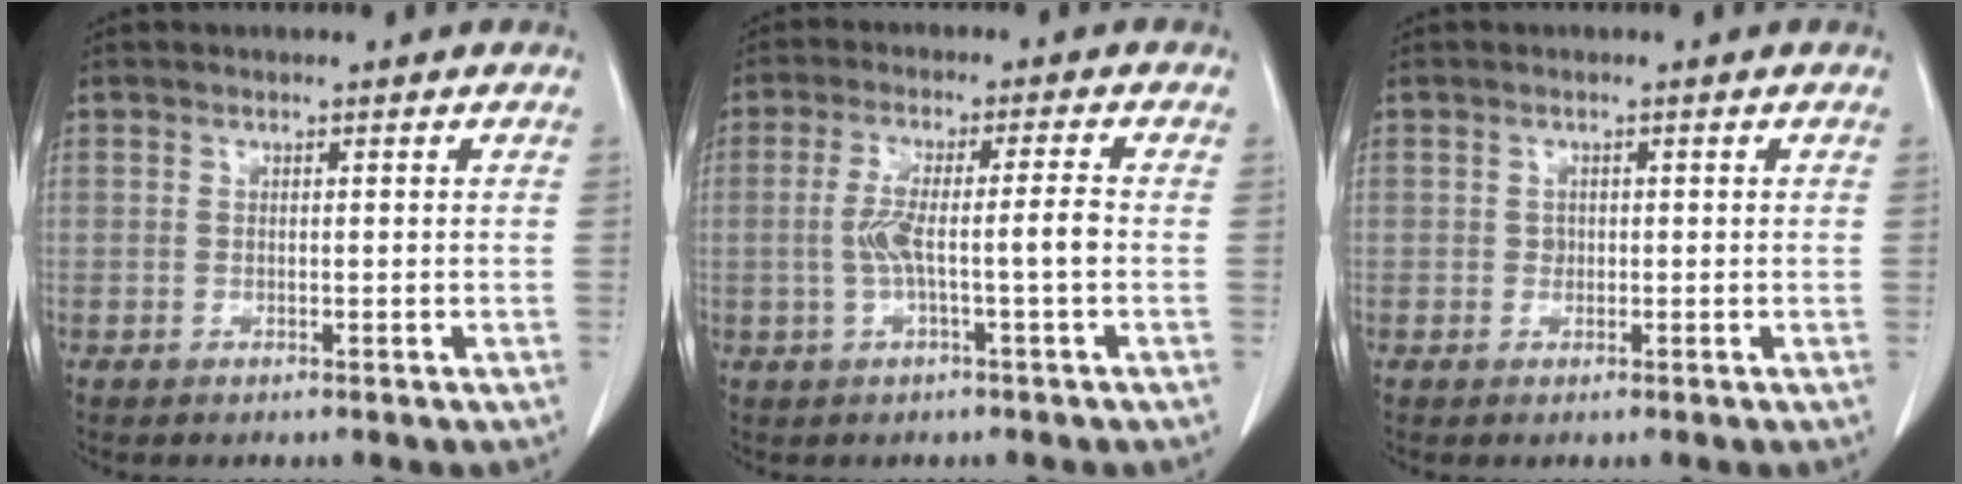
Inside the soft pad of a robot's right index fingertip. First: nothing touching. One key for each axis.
{"total": 6.1, "fx": -1.1, "fy": 0.0, "fz": 6.0, "tx": -0.121, "ty": 0.014, "tz": -0.016}
{"total": 0.8, "fx": 0.0, "fy": 0.7, "fz": 0.3, "tx": -0.001, "ty": 0.002, "tz": 0.000}